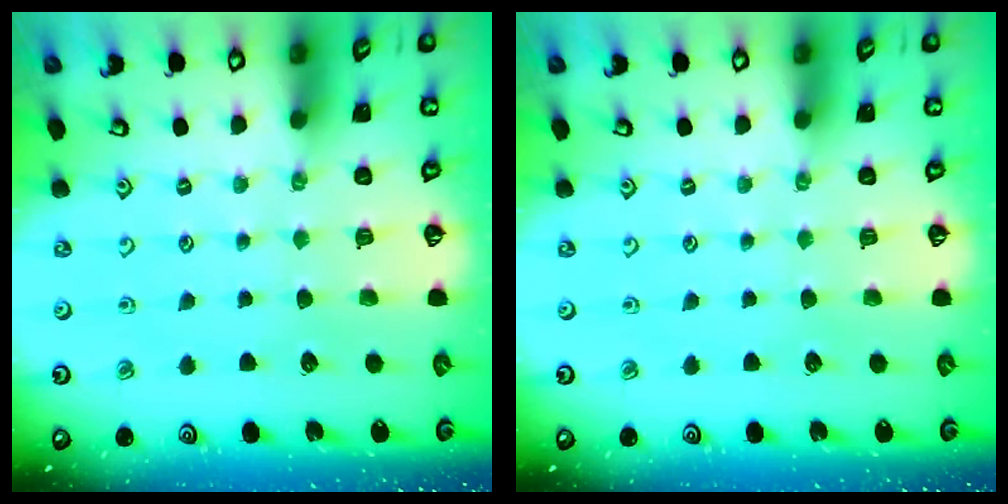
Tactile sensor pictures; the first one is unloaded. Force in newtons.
{"total": 0.0}